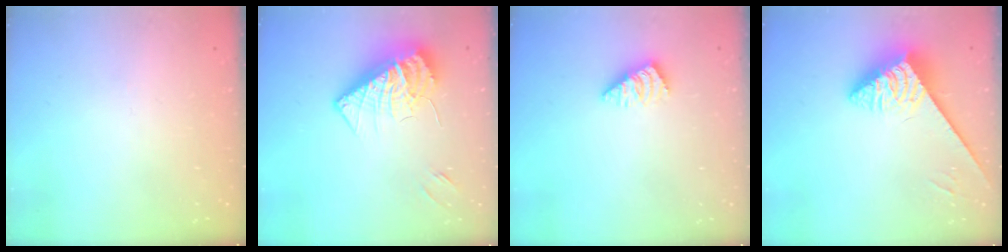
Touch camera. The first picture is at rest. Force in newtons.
{"total": 12.9, "press": 12.8, "slide": 1.2}
{"total": 1.5, "press": 1.5, "slide": 0.3}
{"total": 3.8, "press": 3.7, "slide": 0.6}